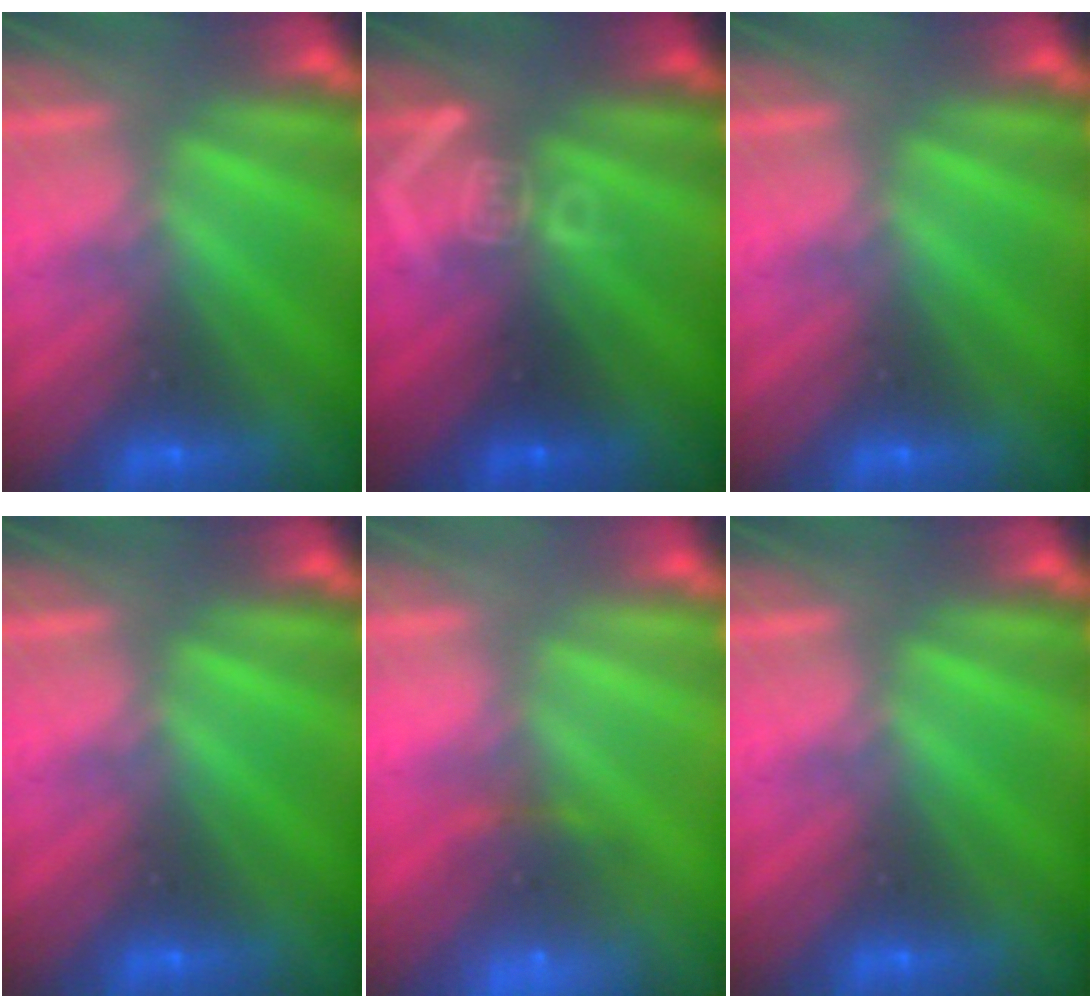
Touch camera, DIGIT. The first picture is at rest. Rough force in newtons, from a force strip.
{"total": 2.9}
{"total": 0.0}
{"total": 0.0}
{"total": 5.6}
{"total": 0.0}